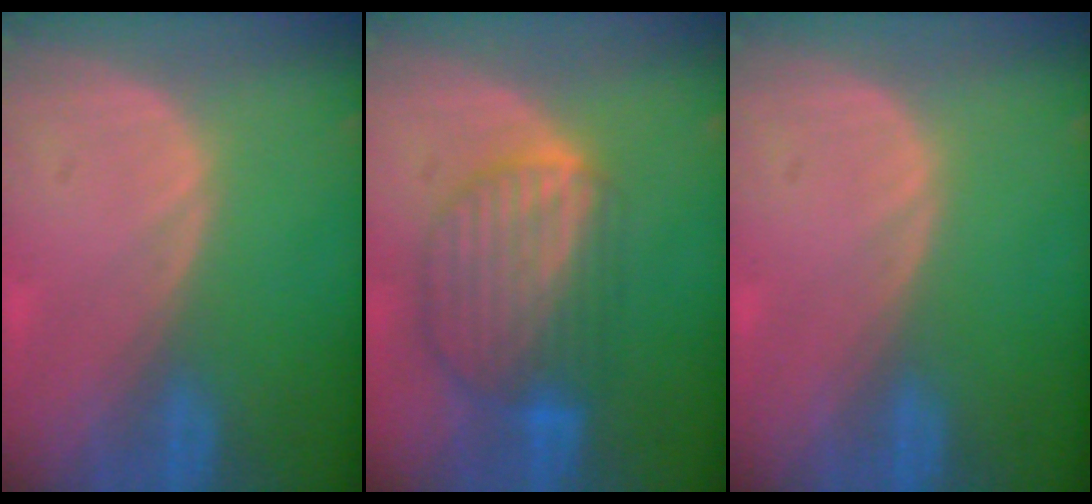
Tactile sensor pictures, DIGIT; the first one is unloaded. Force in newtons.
{"total": 8.8, "press": 7.8, "slide": 4.2}
{"total": 0.0}